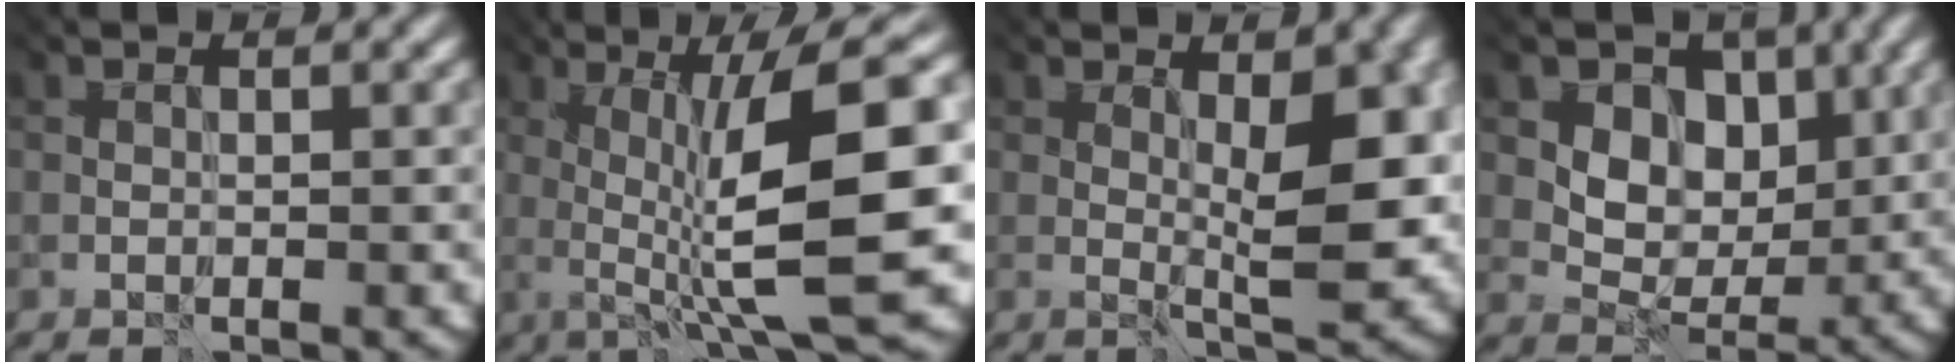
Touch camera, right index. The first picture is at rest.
{"total": 10.9, "force": [-1.7, 1.3, 10.6], "torque": [-0.154, 0.007, -0.009]}
{"total": 5.7, "force": [0.1, 1.6, 5.4], "torque": [-0.074, 0.001, 0.014]}
{"total": 5.1, "force": [0.8, 3.9, 3.2], "torque": [-0.049, -0.006, 0.017]}